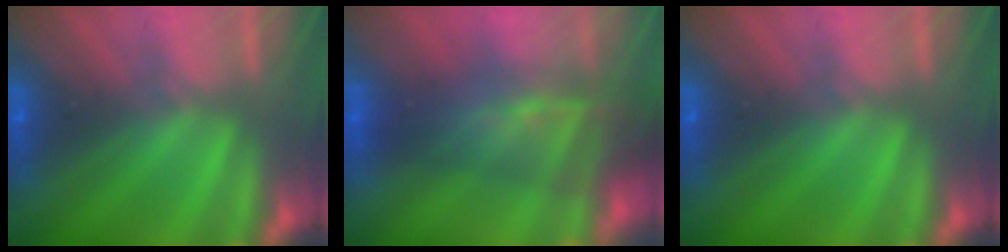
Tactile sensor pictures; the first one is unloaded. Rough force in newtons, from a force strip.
{"total": 8.9}
{"total": 0.0}